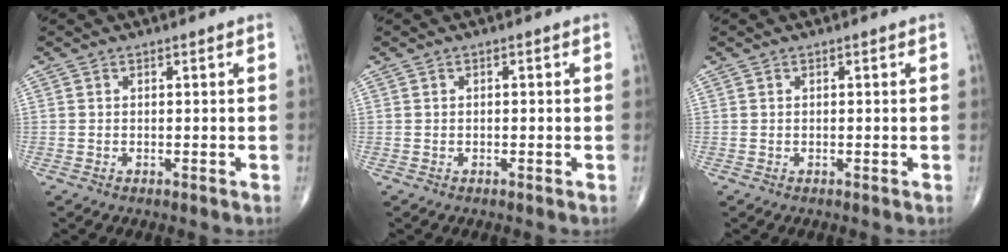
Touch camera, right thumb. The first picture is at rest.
{"total": 0.0}
{"total": 0.0}